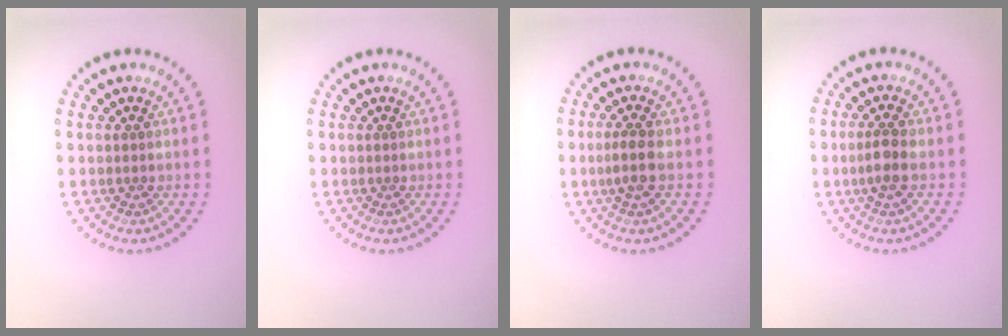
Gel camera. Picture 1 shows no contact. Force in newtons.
{"total": 0.0}
{"total": 2.0, "press": 1.8, "slide": 1.0}
{"total": 1.9, "press": 1.8, "slide": 0.7}